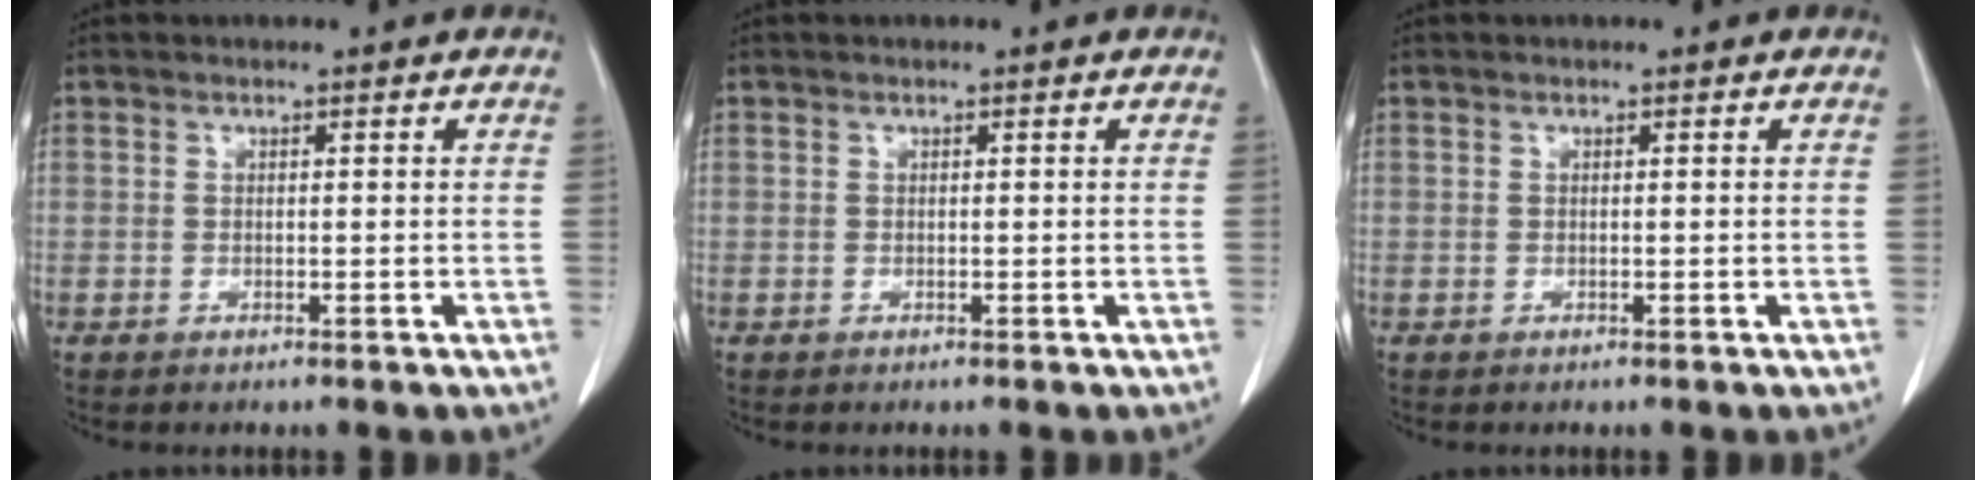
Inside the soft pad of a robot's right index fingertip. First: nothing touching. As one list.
[{"total": 0.0}, {"total": 0.0}]